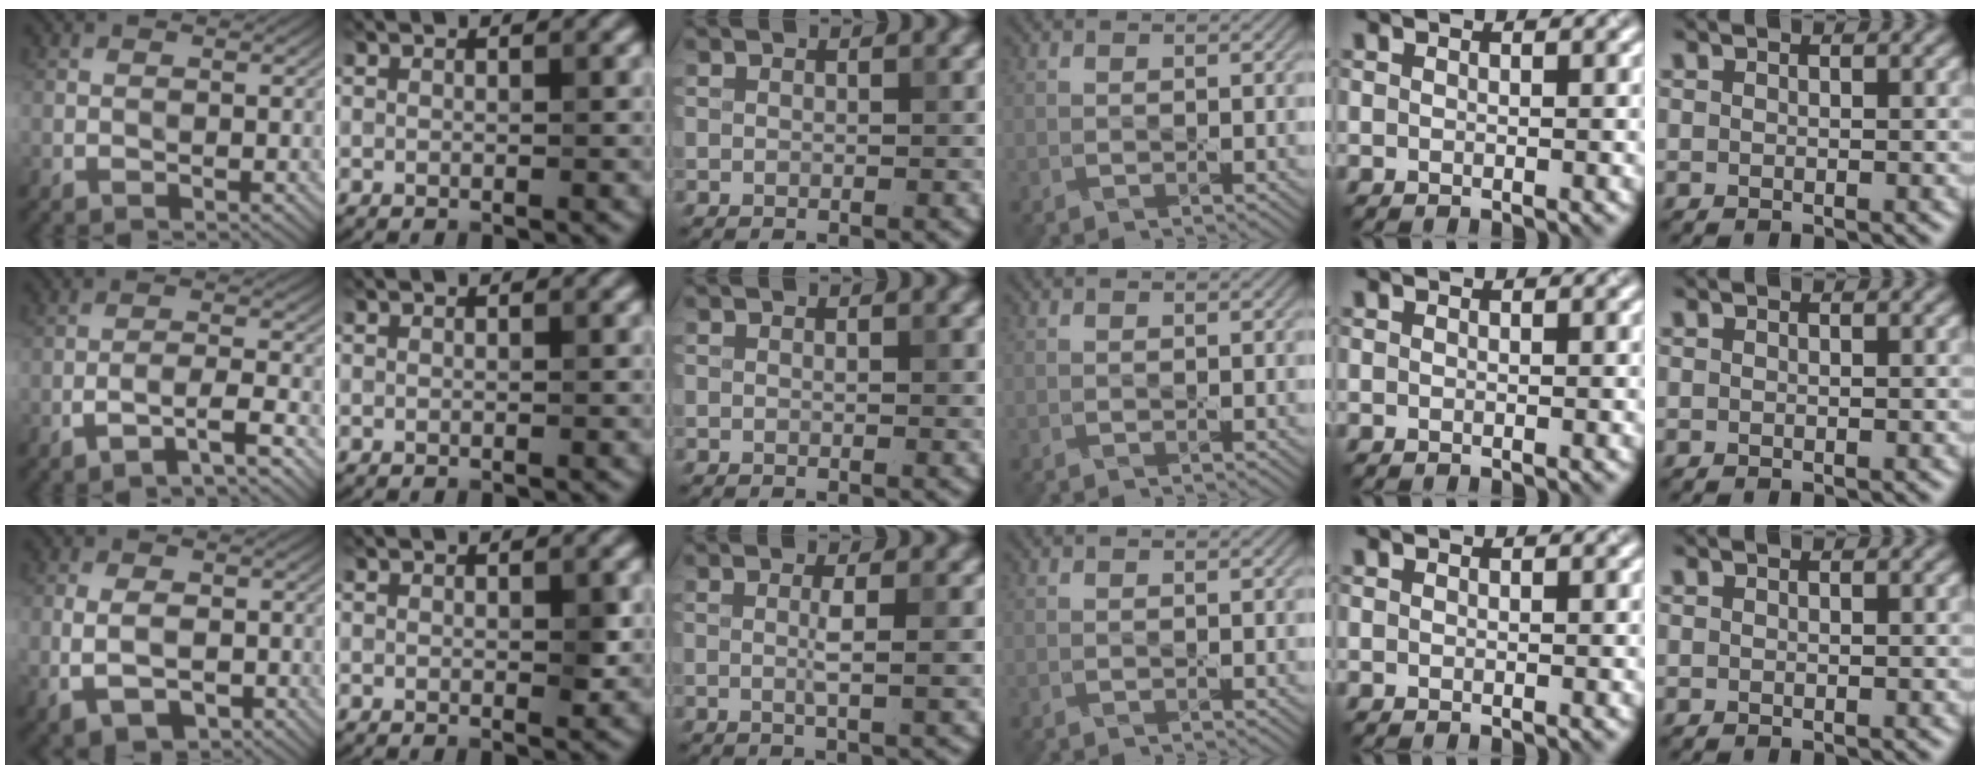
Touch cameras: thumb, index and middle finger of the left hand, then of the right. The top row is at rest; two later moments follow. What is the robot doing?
{"motion": "squeeze", "object": "air blower"}